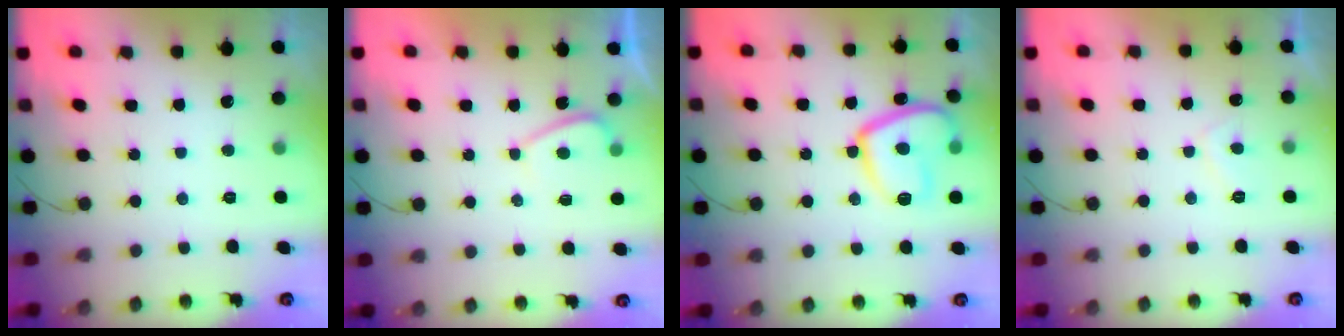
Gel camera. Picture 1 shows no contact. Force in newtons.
{"total": 1.9, "press": 1.8, "slide": 0.7}
{"total": 14.2, "press": 14.2, "slide": 1.3}
{"total": 2.8, "press": 2.7, "slide": 0.9}